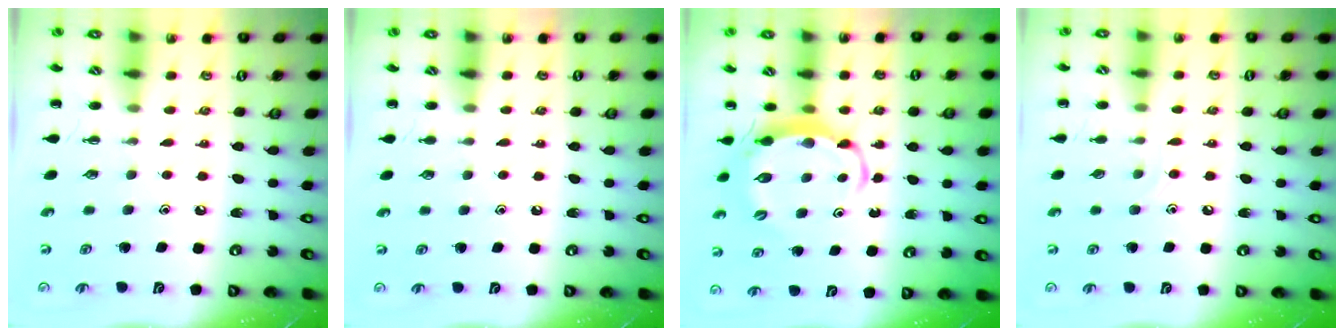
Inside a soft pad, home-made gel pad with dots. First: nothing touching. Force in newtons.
{"total": 0.9, "press": 0.9, "slide": 0.2}
{"total": 6.3, "press": 6.2, "slide": 1.0}
{"total": 4.0, "press": 3.8, "slide": 1.3}